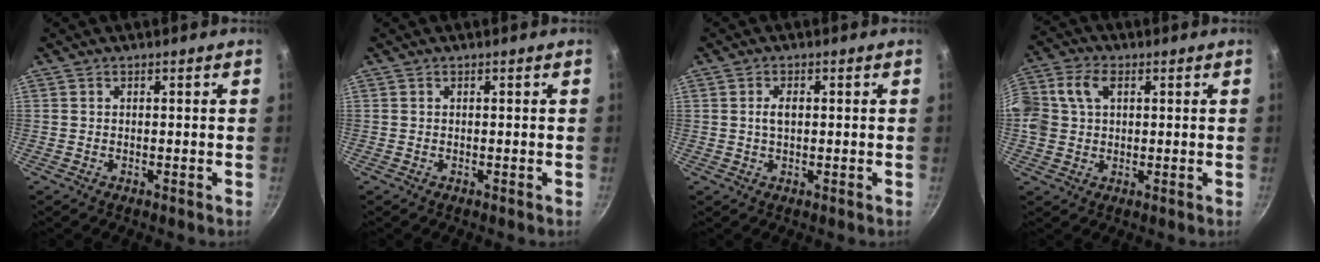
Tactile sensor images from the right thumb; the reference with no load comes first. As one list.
[{"total": 0.0}, {"total": 2.5, "force": [0.3, 1.4, 2.1], "torque": [-0.032, 0.004, 0.006]}, {"total": 13.0, "force": [3.0, 9.9, 8.0], "torque": [-0.184, 0.037, 0.049]}]